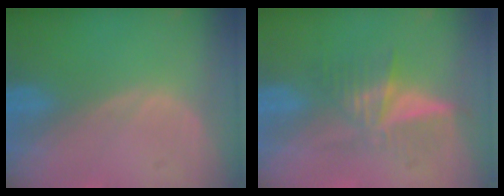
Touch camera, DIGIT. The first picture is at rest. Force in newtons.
{"total": 6.5, "press": 5.5, "slide": 3.6}